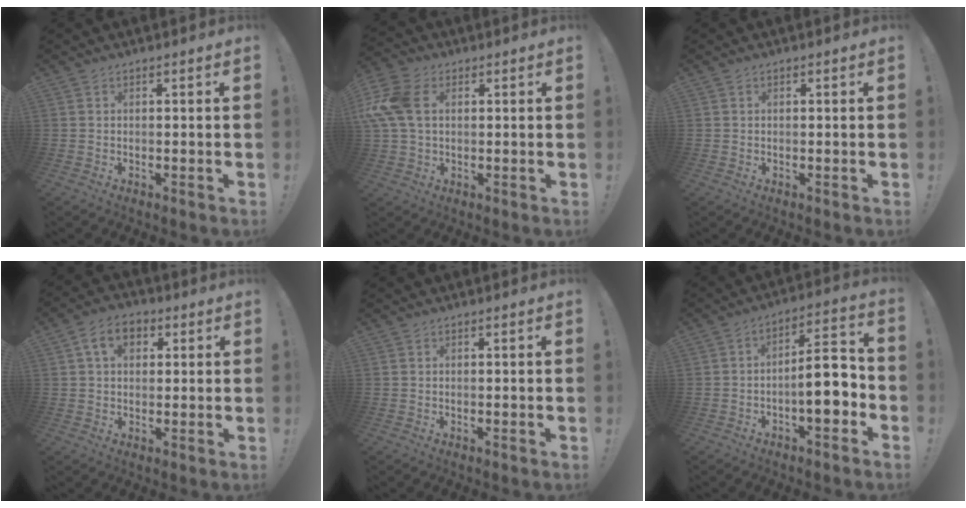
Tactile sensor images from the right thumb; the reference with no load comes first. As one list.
[{"total": 13.1, "force": [2.7, 8.7, 9.5], "torque": [-0.206, 0.004, 0.053]}, {"total": 0.0}, {"total": 7.8, "force": [2.5, 5.4, 5.1], "torque": [-0.080, 0.009, 0.047]}, {"total": 0.0}, {"total": 11.2, "force": [-3.2, 3.9, 9.9], "torque": [-0.144, 0.016, -0.058]}]